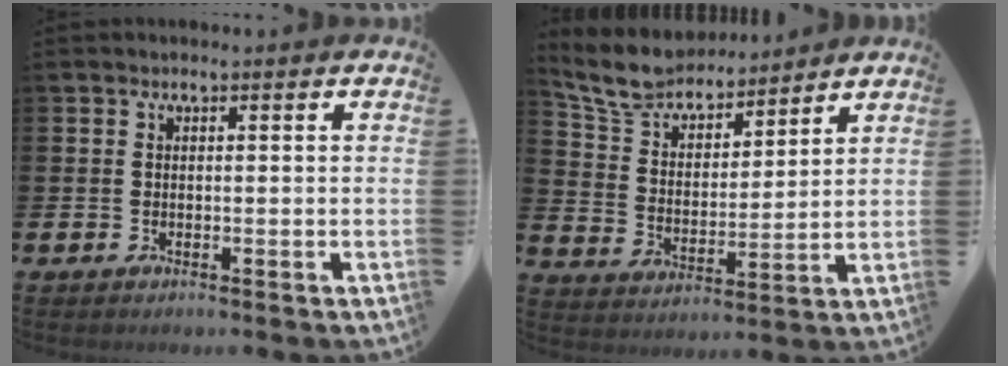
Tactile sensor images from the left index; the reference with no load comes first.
{"total": 7.8, "force": [7.4, 2.3, 1.4], "torque": [-0.065, -0.045, 0.132]}